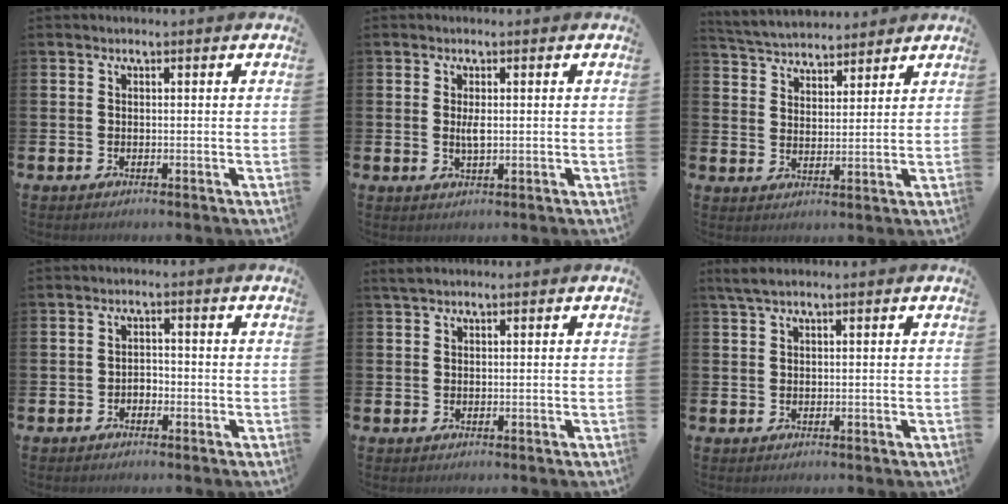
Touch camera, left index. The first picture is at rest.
{"total": 1.8, "force": [0.4, 0.5, 1.7], "torque": [-0.031, 0.001, 0.004]}
{"total": 4.7, "force": [4.6, 1.0, 0.0], "torque": [-0.023, -0.024, 0.084]}
{"total": 1.5, "force": [-1.1, 1.0, 0.3], "torque": [-0.007, 0.002, -0.025]}
{"total": 1.2, "force": [1.0, 0.2, 0.6], "torque": [-0.019, 0.005, 0.020]}
{"total": 1.9, "force": [1.3, 0.2, 1.4], "torque": [-0.034, 0.006, 0.025]}